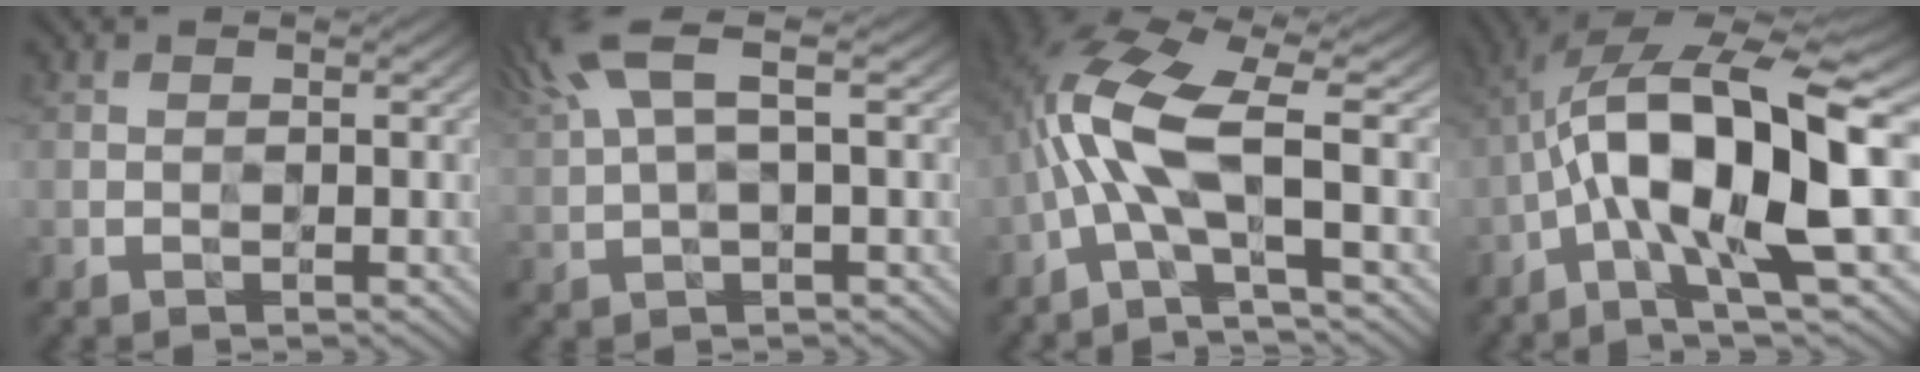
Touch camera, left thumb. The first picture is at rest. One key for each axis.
{"total": 6.6, "fx": 3.6, "fy": 1.6, "fz": 5.3, "tx": -0.116, "ty": 0.025, "tz": 0.071}
{"total": 9.5, "fx": -0.6, "fy": 2.9, "fz": 9.1, "tx": -0.185, "ty": 0.011, "tz": -0.027}
{"total": 13.7, "fx": -1.3, "fy": 3.9, "fz": 13.1, "tx": -0.230, "ty": 0.009, "tz": -0.018}